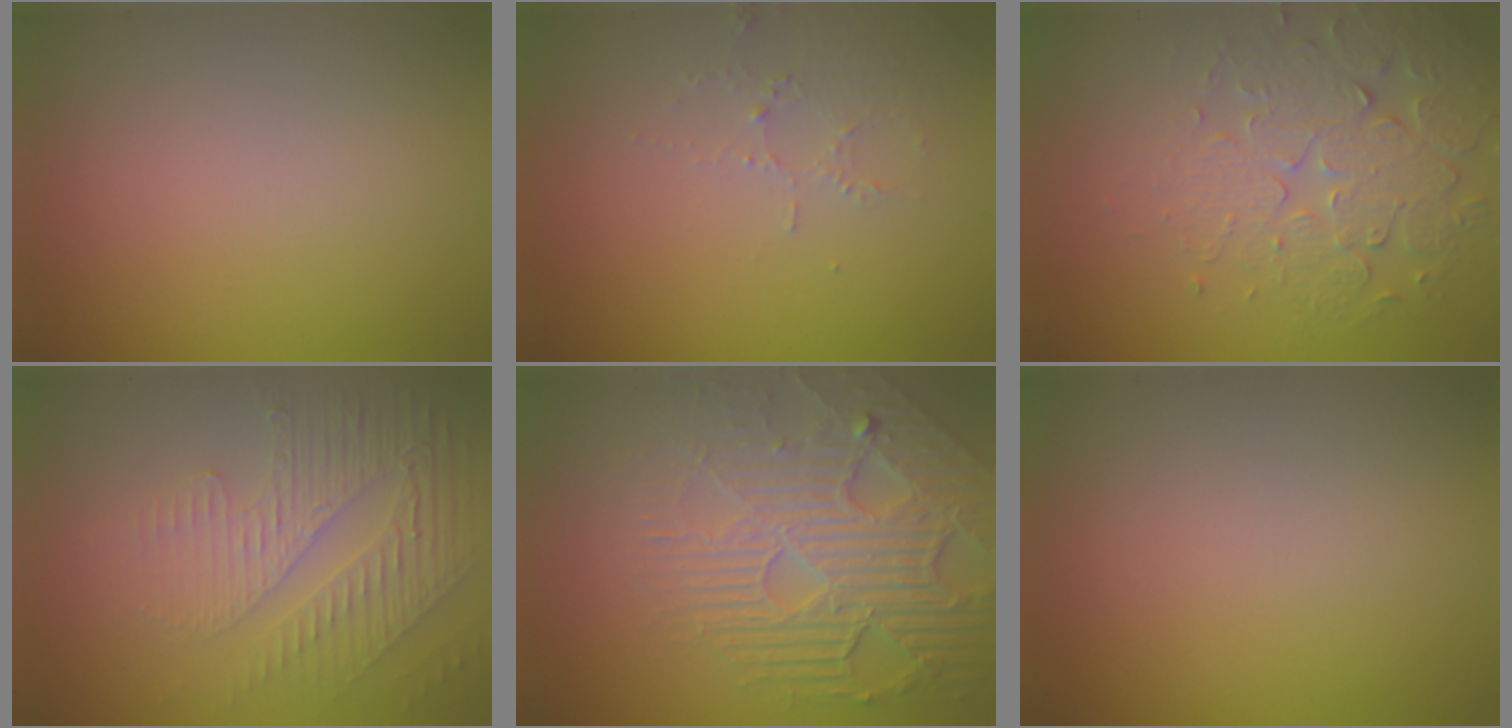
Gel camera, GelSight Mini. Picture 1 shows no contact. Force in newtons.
{"total": 1.9, "press": 1.8, "slide": 0.4}
{"total": 4.8, "press": 4.3, "slide": 2.2}
{"total": 5.3, "press": 3.3, "slide": 4.2}
{"total": 8.4, "press": 5.7, "slide": 6.1}
{"total": 0.0}